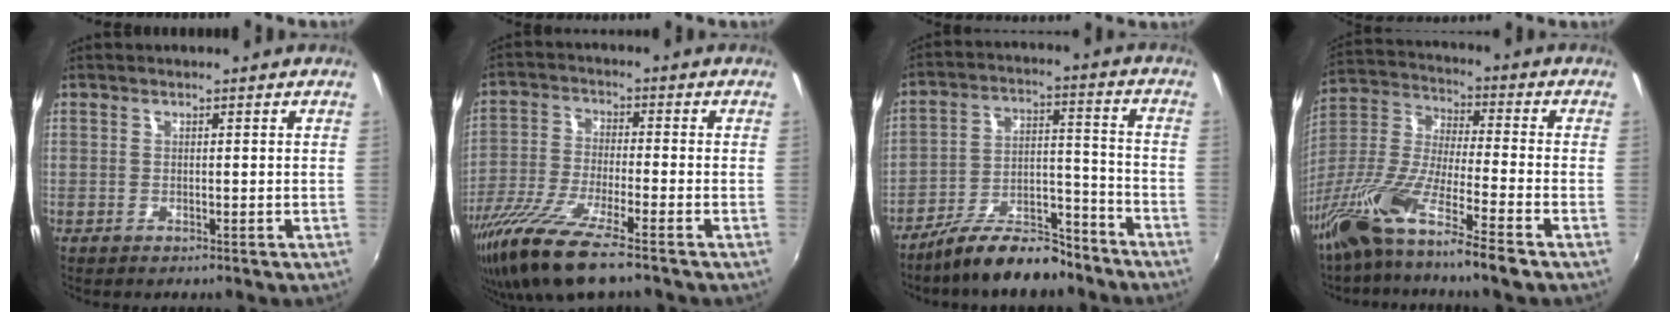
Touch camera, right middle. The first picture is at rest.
{"total": 14.8, "force": [-10.4, 2.0, 10.3], "torque": [-0.218, -0.047, -0.196]}
{"total": 13.3, "force": [-10.8, 4.4, 6.5], "torque": [-0.119, 0.023, -0.170]}
{"total": 15.7, "force": [-11.2, 0.4, 11.0], "torque": [-0.221, -0.028, -0.219]}